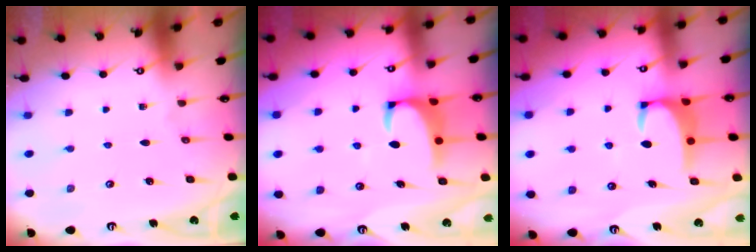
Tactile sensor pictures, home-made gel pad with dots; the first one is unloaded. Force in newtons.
{"total": 2.2, "press": 2.0, "slide": 1.0}
{"total": 3.5, "press": 3.5, "slide": 0.4}